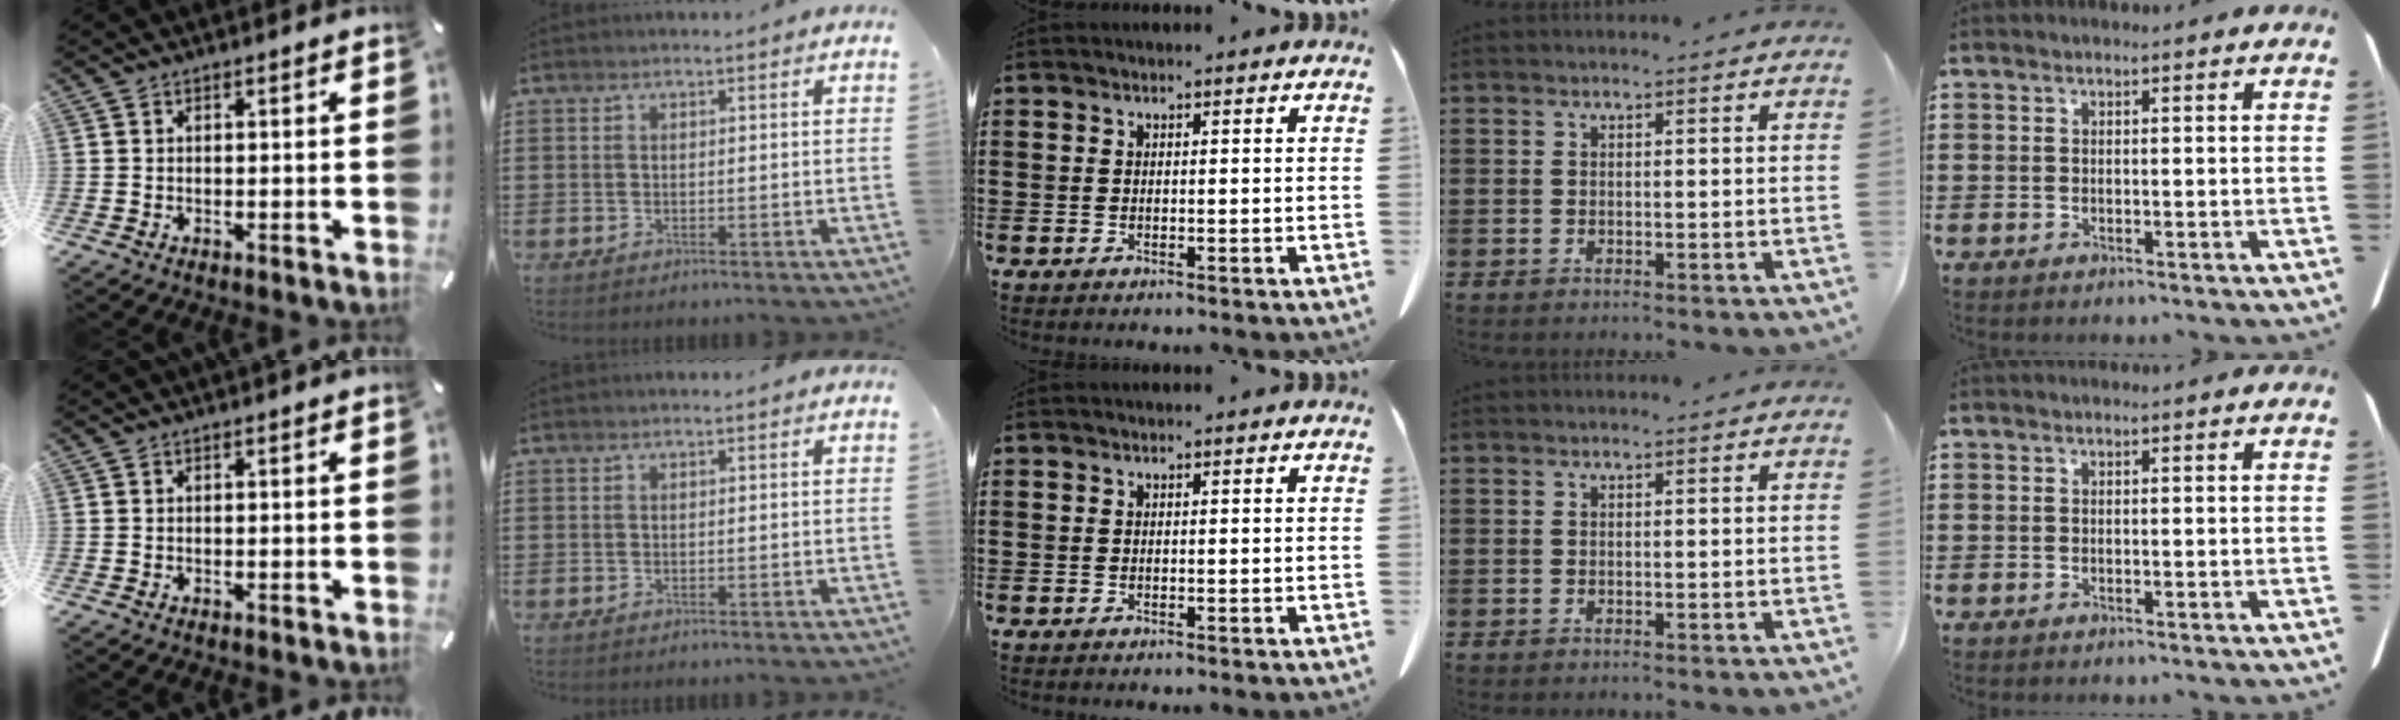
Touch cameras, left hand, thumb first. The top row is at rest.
{}